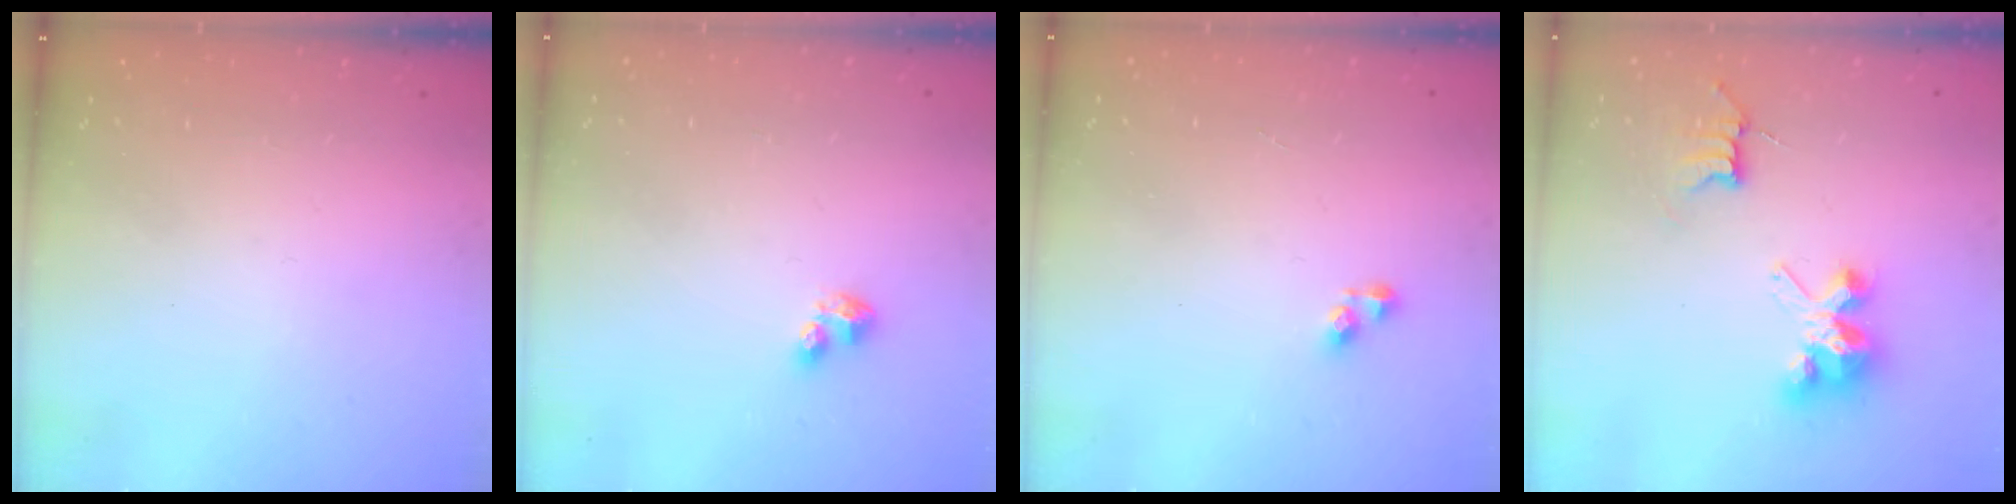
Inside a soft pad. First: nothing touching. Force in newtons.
{"total": 3.1, "press": 3.0, "slide": 0.5}
{"total": 3.2, "press": 3.2, "slide": 0.6}
{"total": 7.1, "press": 7.1, "slide": 0.2}